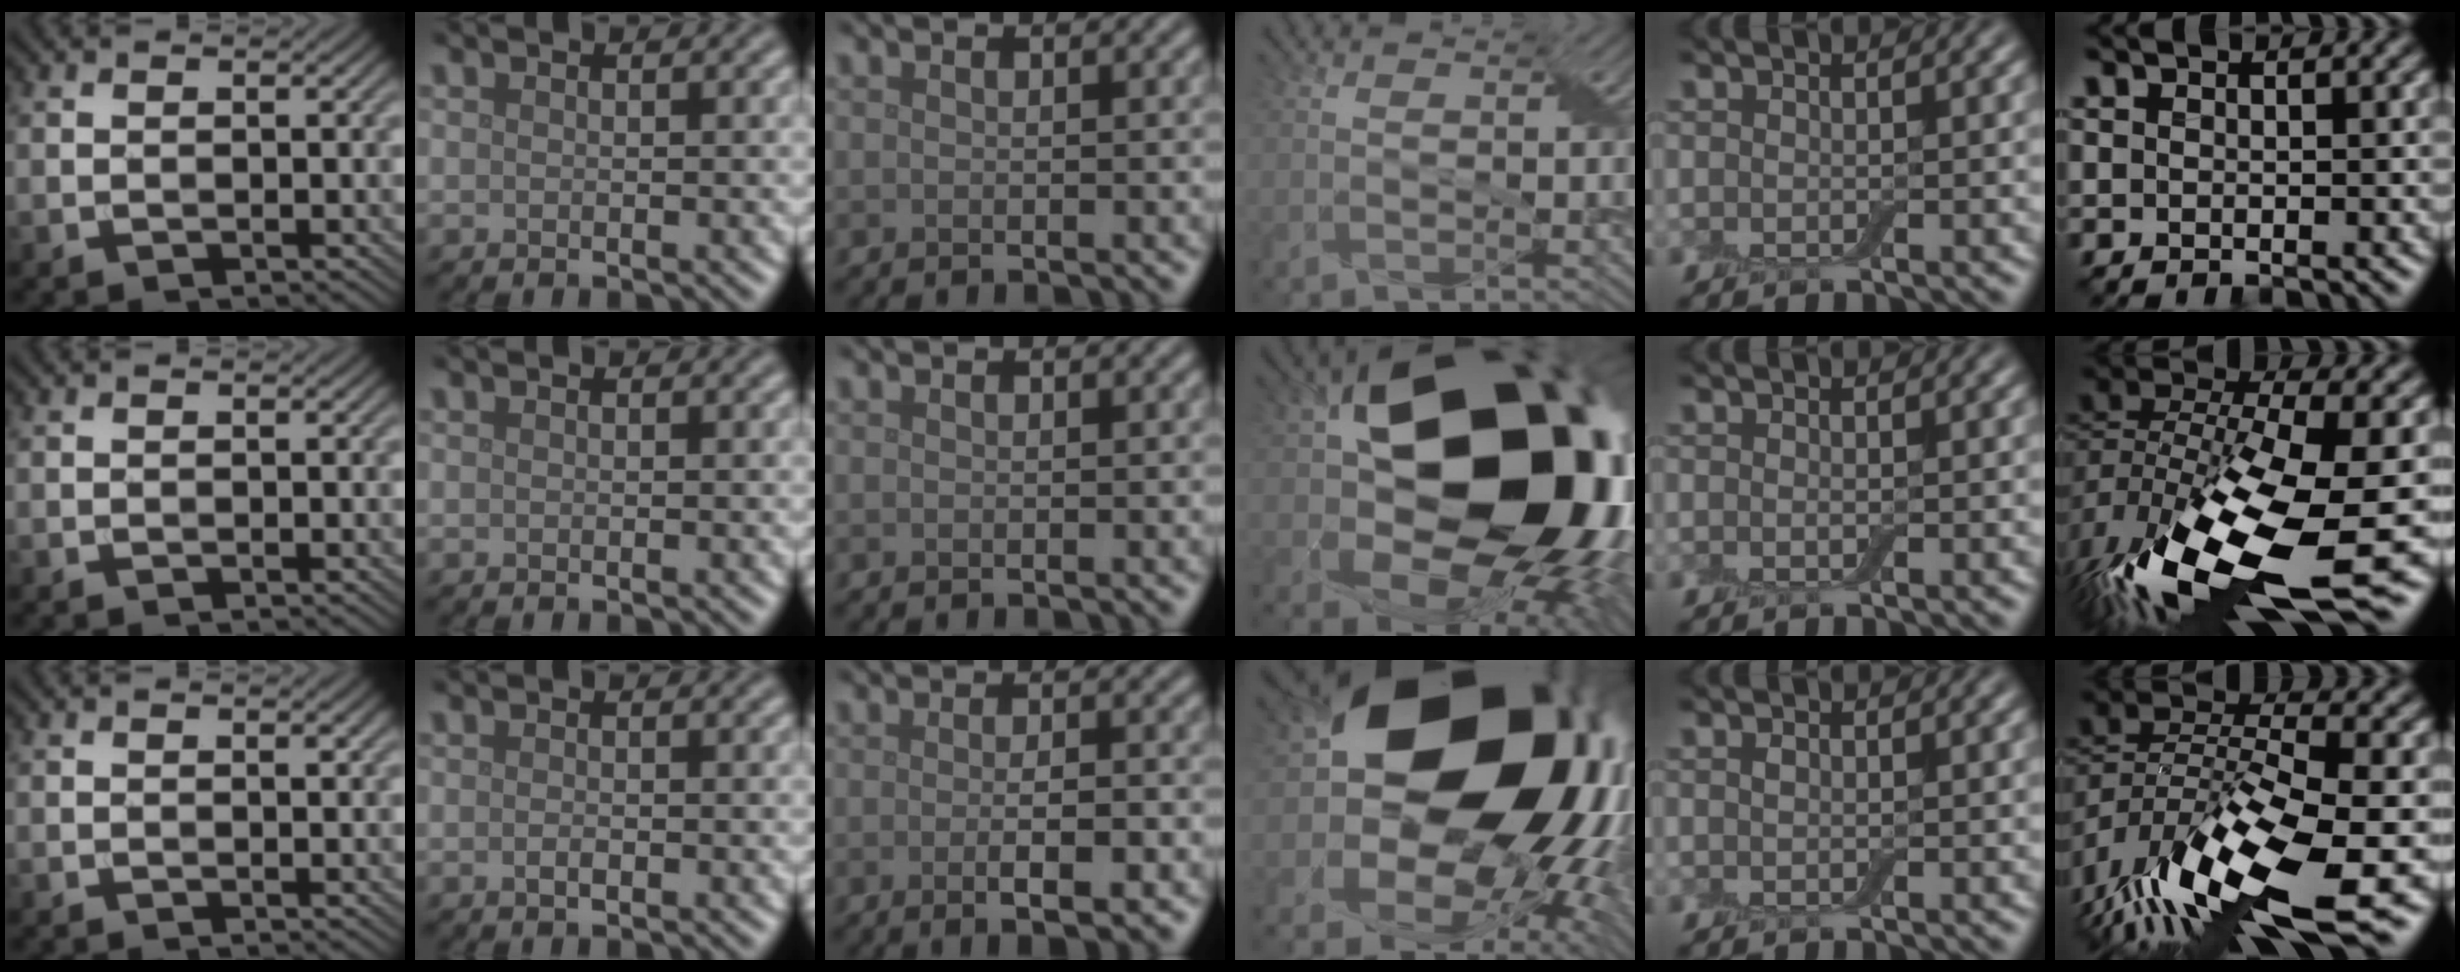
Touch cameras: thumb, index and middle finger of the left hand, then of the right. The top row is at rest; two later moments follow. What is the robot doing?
{"motion": "wrap", "object": "adhesive wrap"}